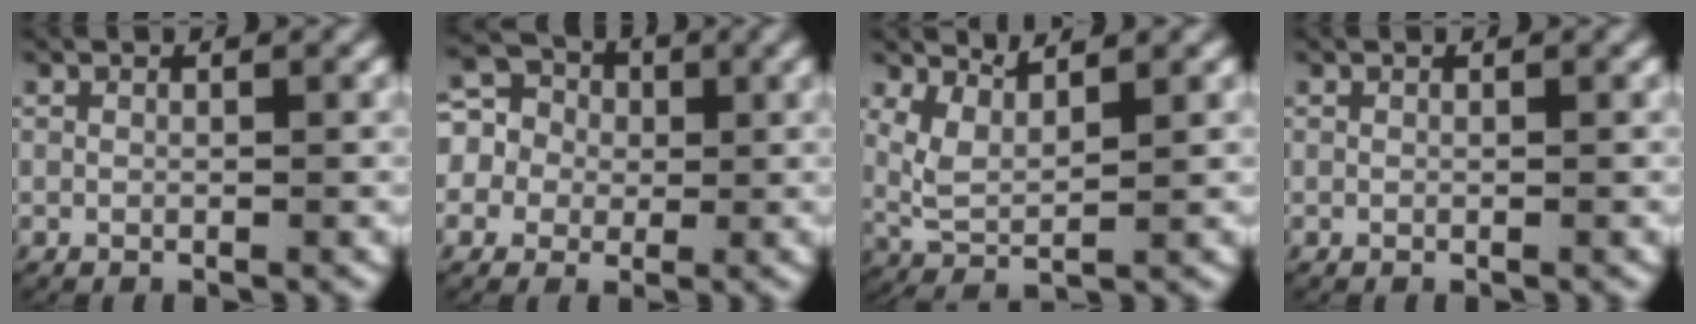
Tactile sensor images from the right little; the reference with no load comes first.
{"total": 9.1, "force": [0.2, 8.5, 3.2], "torque": [-0.103, -0.021, -0.005]}
{"total": 4.9, "force": [1.5, 3.6, 3.0], "torque": [-0.094, -0.014, 0.029]}
{"total": 0.0}